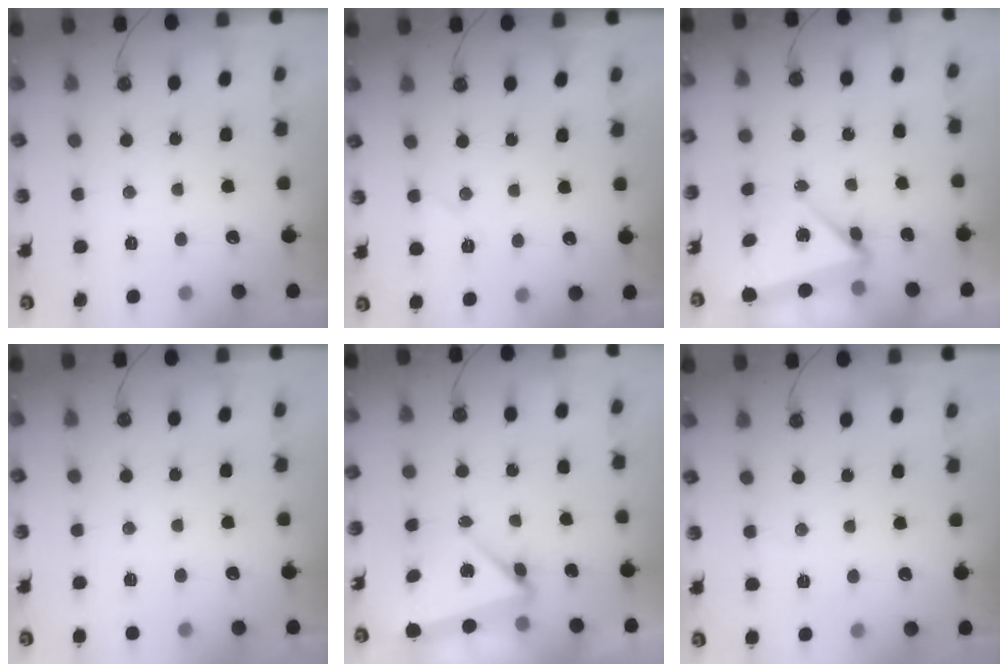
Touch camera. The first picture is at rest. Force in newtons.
{"total": 6.3, "press": 6.3, "slide": 0.7}
{"total": 7.3, "press": 4.7, "slide": 5.6}
{"total": 2.9, "press": 2.9, "slide": 0.2}
{"total": 7.1, "press": 7.0, "slide": 0.7}
{"total": 2.7, "press": 2.4, "slide": 1.1}